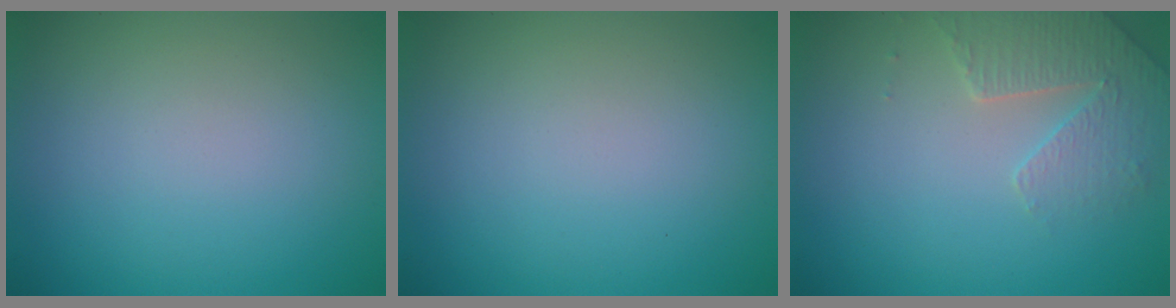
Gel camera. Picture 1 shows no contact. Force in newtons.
{"total": 0.0}
{"total": 3.2, "press": 3.1, "slide": 0.8}